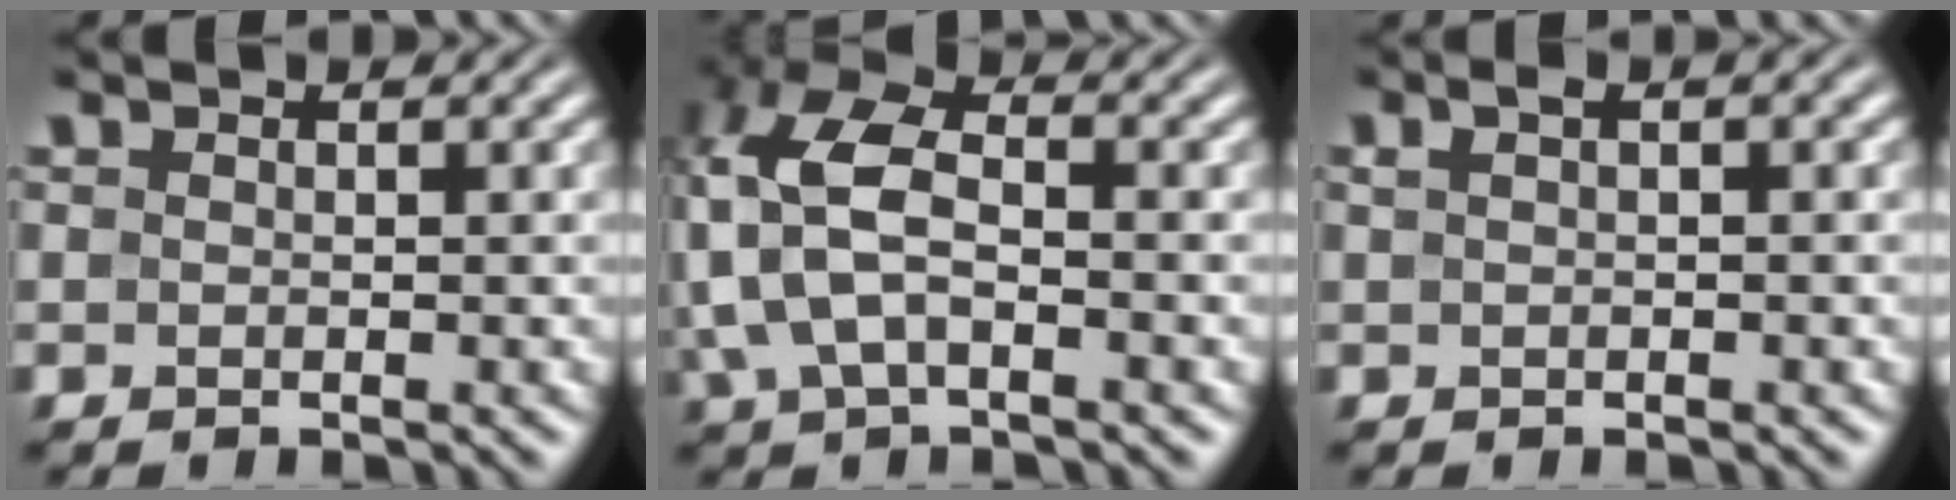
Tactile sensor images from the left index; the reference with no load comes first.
{"total": 9.1, "force": [-0.4, 5.2, 7.4], "torque": [-0.190, 0.016, -0.019]}
{"total": 1.6, "force": [0.7, 0.4, 1.4], "torque": [-0.028, 0.010, 0.009]}